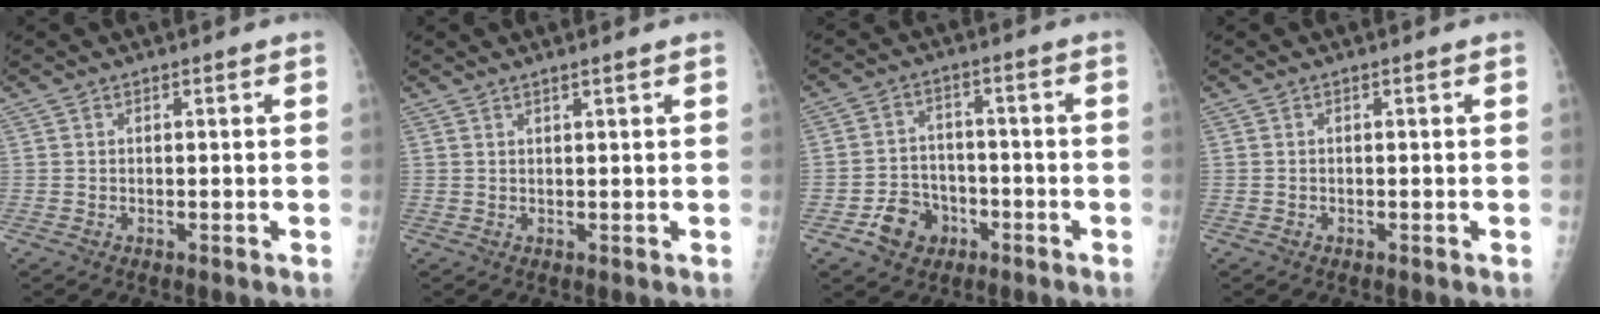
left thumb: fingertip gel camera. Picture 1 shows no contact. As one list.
[{"total": 1.2, "force": [0.9, -0.2, 0.8], "torque": [-0.014, -0.006, 0.017]}, {"total": 7.4, "force": [-3.6, 6.0, 2.6], "torque": [-0.019, 0.025, -0.056]}, {"total": 0.0}]